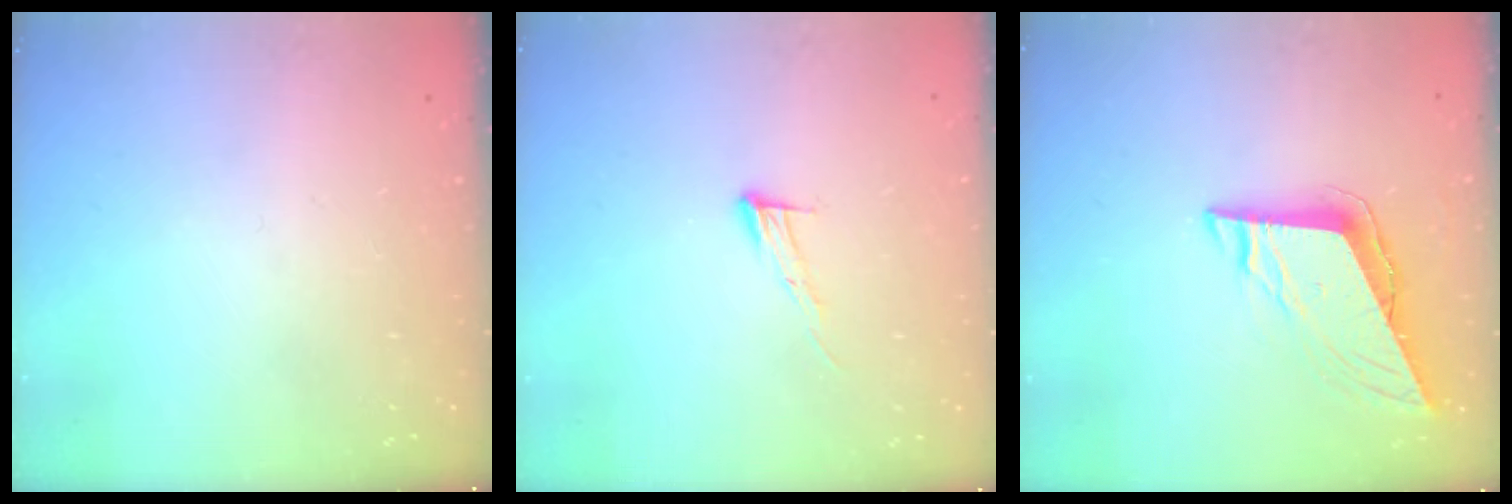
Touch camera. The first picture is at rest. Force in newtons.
{"total": 6.7, "press": 6.7, "slide": 0.4}
{"total": 8.6, "press": 8.5, "slide": 1.3}